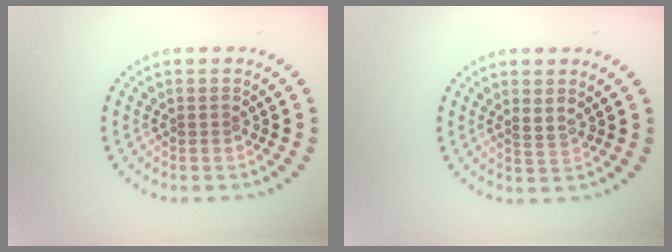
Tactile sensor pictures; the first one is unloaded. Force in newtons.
{"total": 1.0, "press": 0.8, "slide": 0.6}